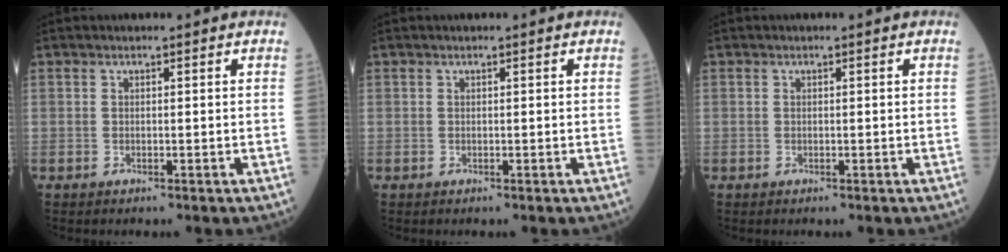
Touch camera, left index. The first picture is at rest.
{"total": 0.0}
{"total": 0.0}